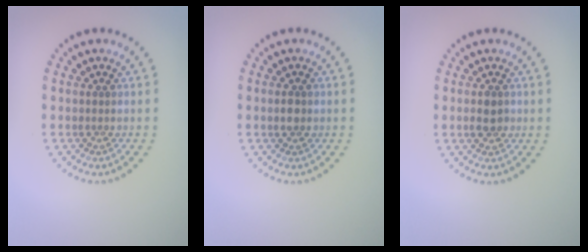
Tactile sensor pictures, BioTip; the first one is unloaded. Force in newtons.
{"total": 1.5, "press": 1.5, "slide": 0.1}
{"total": 1.8, "press": 1.7, "slide": 0.2}